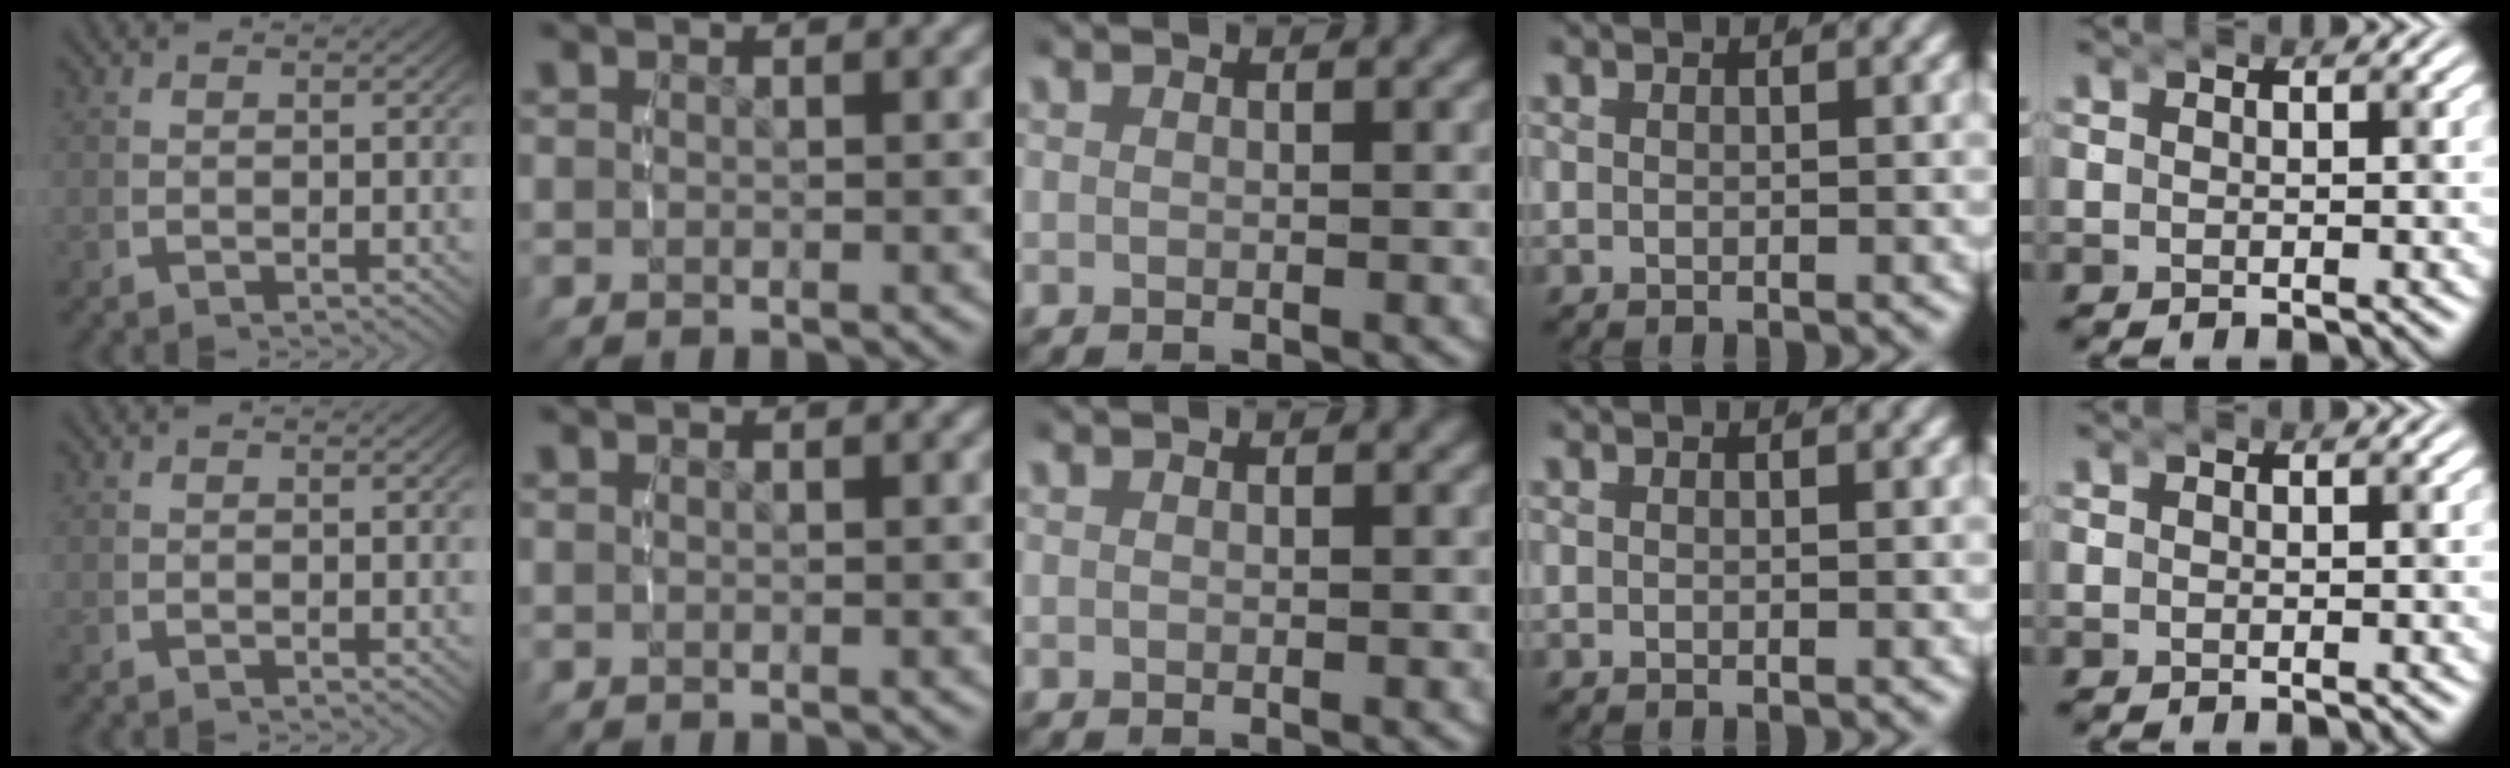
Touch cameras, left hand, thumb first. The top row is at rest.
{}